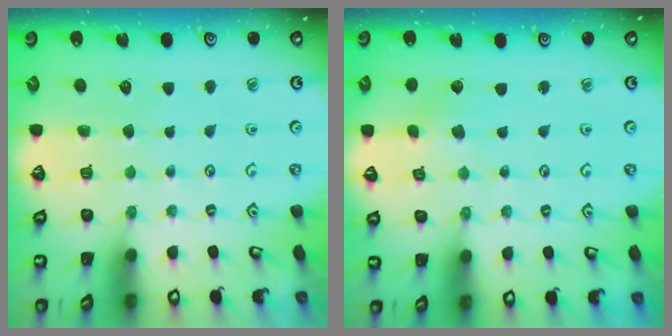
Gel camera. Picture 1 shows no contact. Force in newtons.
{"total": 1.4, "press": 1.4, "slide": 0.1}